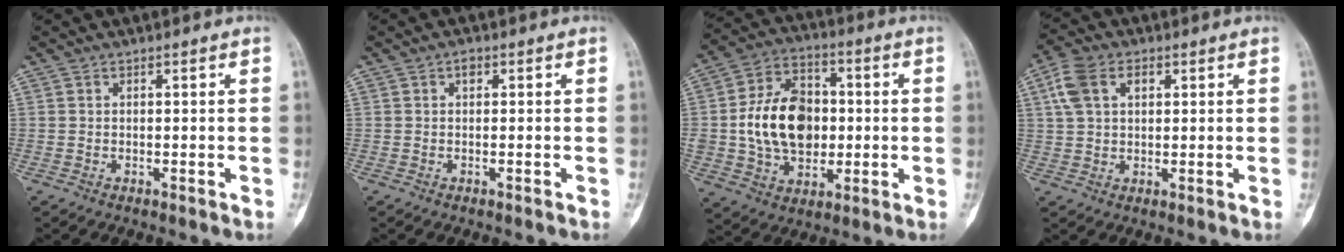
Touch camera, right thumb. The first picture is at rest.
{"total": 1.1, "force": [0.1, 0.6, 0.8], "torque": [-0.009, 0.003, -0.004]}
{"total": 16.9, "force": [0.1, 12.1, 11.8], "torque": [-0.178, 0.018, 0.006]}
{"total": 7.7, "force": [2.7, 4.9, 5.2], "torque": [-0.107, 0.016, 0.049]}